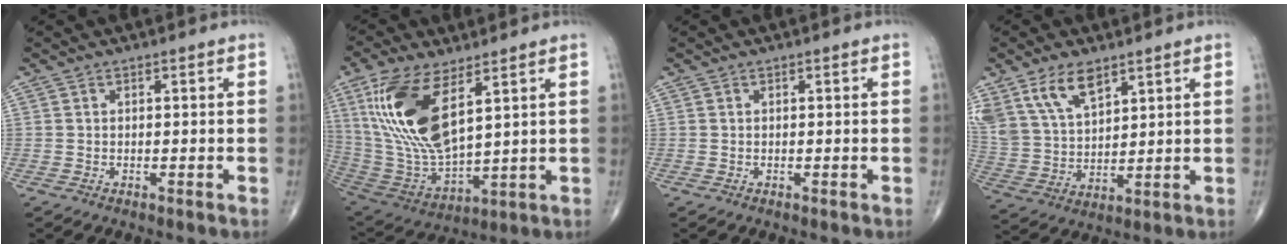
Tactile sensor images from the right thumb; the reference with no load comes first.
{"total": 19.2, "force": [7.4, 8.1, 15.7], "torque": [-0.320, -0.033, 0.155]}
{"total": 0.0}
{"total": 12.0, "force": [7.5, 6.0, 7.1], "torque": [-0.123, -0.024, 0.160]}